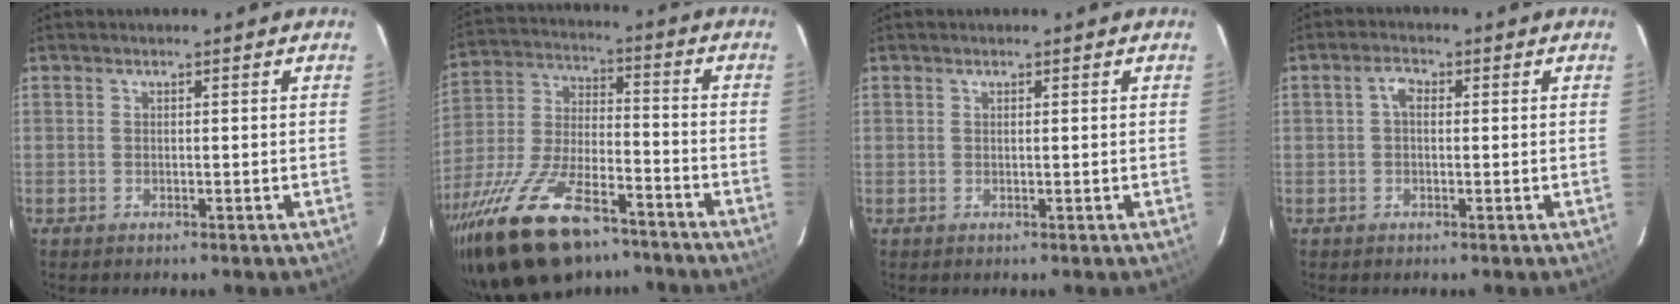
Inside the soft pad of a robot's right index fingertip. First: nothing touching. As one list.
[{"total": 24.8, "force": [-17.2, 10.0, 14.7], "torque": [-0.301, -0.026, -0.289]}, {"total": 0.0}, {"total": 2.2, "force": [0.2, 1.4, 1.7], "torque": [-0.034, 0.010, 0.002]}]